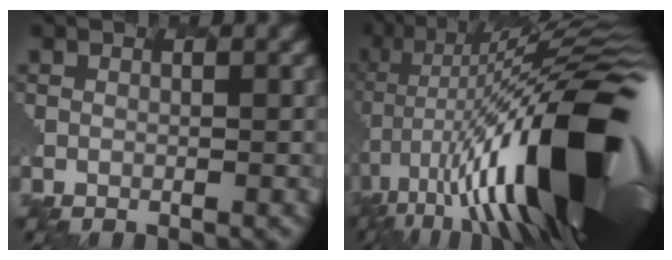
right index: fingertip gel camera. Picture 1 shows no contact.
{"total": 18.0, "force": [-2.1, 6.0, 16.8], "torque": [-0.280, 0.026, -0.060]}